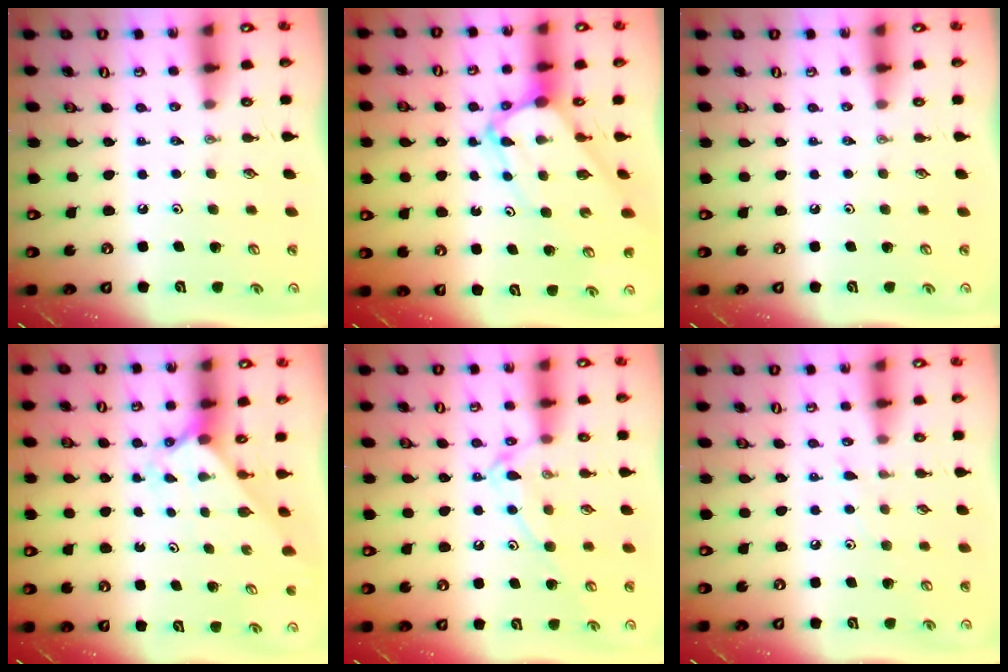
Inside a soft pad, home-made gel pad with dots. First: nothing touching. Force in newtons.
{"total": 8.0, "press": 8.0, "slide": 0.7}
{"total": 0.0}
{"total": 2.0, "press": 2.0, "slide": 0.2}
{"total": 11.4, "press": 11.4, "slide": 1.1}
{"total": 4.1, "press": 4.1, "slide": 0.5}